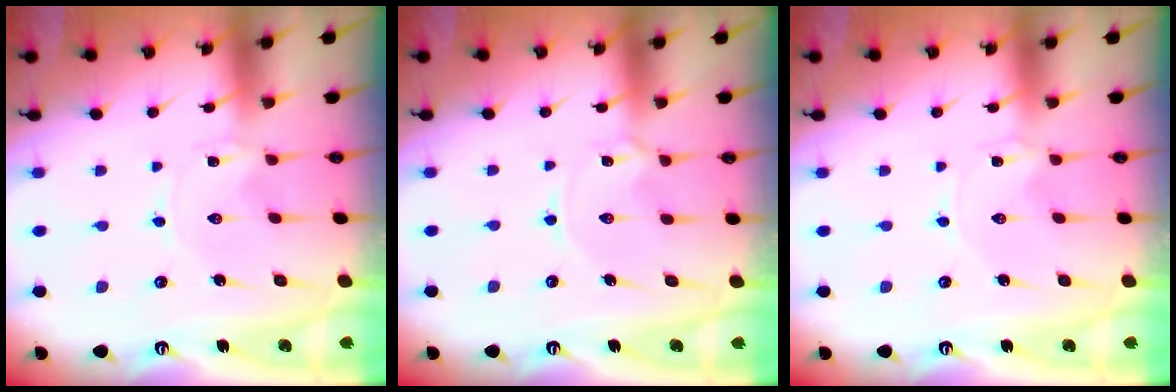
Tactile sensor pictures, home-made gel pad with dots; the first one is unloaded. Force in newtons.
{"total": 1.5, "press": 1.5, "slide": 0.0}
{"total": 0.0}